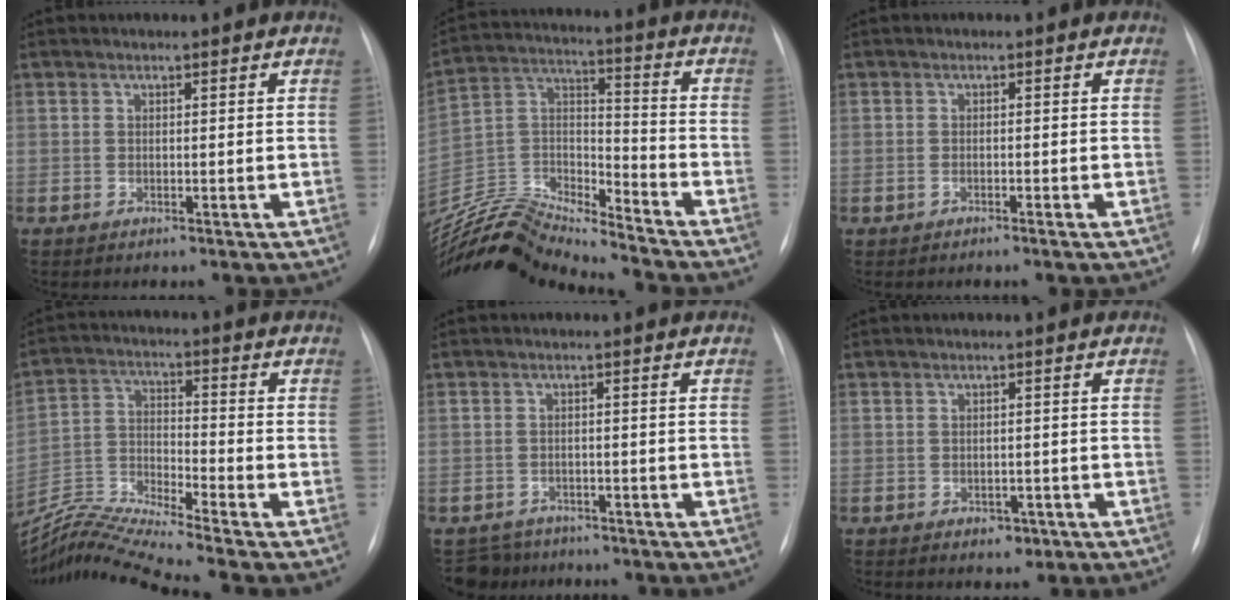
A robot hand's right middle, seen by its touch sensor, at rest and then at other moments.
{"total": 16.3, "force": [-15.9, -0.2, 3.7], "torque": [-0.072, 0.038, -0.301]}
{"total": 0.9, "force": [-0.6, 0.2, 0.7], "torque": [-0.015, 0.000, -0.009]}
{"total": 11.0, "force": [-10.2, -3.0, 2.7], "torque": [-0.057, 0.005, -0.194]}
{"total": 4.2, "force": [-3.5, 2.2, -0.7], "torque": [0.013, 0.002, -0.057]}
{"total": 2.1, "force": [-1.2, 1.4, 1.0], "torque": [-0.010, 0.003, -0.008]}